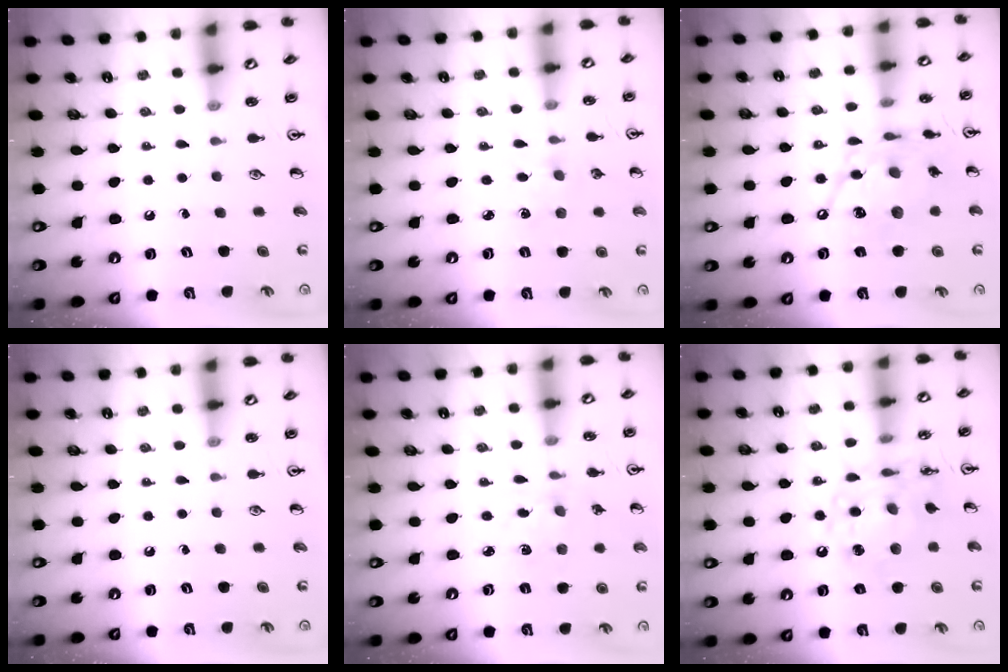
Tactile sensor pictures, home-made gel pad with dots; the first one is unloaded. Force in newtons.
{"total": 2.1, "press": 2.1, "slide": 0.3}
{"total": 15.4, "press": 15.4, "slide": 1.2}
{"total": 0.0}
{"total": 2.7, "press": 2.6, "slide": 0.4}
{"total": 13.6, "press": 13.5, "slide": 1.0}